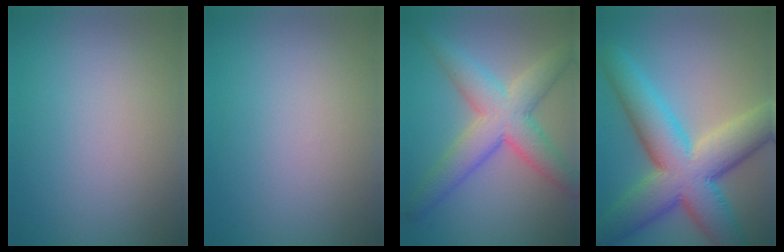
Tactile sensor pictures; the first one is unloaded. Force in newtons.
{"total": 0.0}
{"total": 6.8, "press": 6.8, "slide": 0.2}
{"total": 11.6, "press": 11.5, "slide": 0.5}